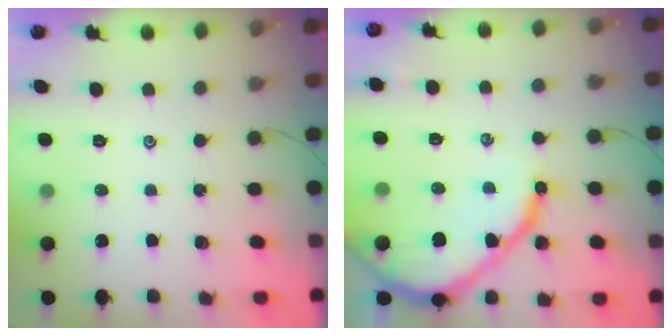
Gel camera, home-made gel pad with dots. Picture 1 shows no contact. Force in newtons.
{"total": 13.7, "press": 13.7, "slide": 1.4}